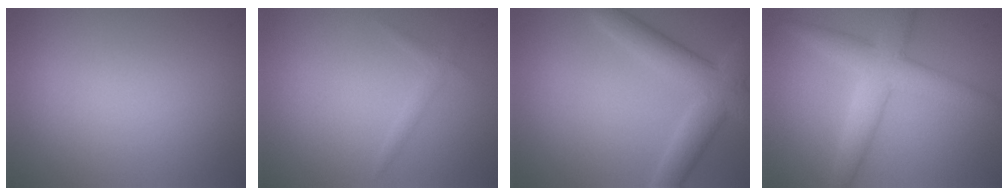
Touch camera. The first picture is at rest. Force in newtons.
{"total": 0.9, "press": 0.9, "slide": 0.1}
{"total": 5.4, "press": 5.3, "slide": 0.7}
{"total": 5.0, "press": 5.0, "slide": 0.3}